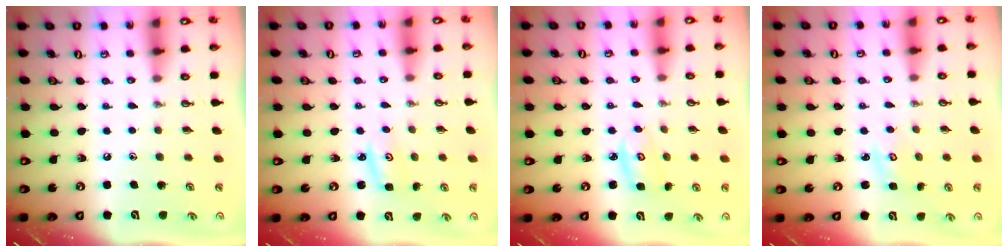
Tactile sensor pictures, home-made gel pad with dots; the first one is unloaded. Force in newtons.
{"total": 3.0, "press": 3.0, "slide": 0.3}
{"total": 3.6, "press": 3.6, "slide": 0.3}
{"total": 2.9, "press": 2.9, "slide": 0.3}